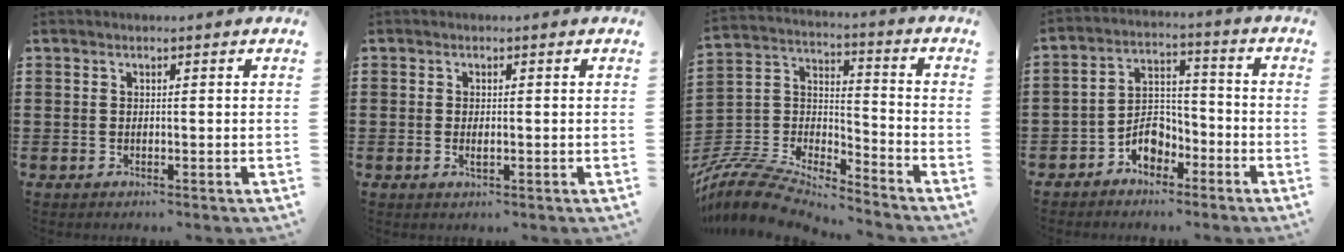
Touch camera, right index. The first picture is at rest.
{"total": 1.1, "force": [-0.2, 0.4, 1.1], "torque": [-0.020, -0.003, -0.003]}
{"total": 9.4, "force": [-8.8, 2.2, 2.7], "torque": [-0.075, 0.006, -0.179]}
{"total": 5.5, "force": [-3.7, 3.5, 2.3], "torque": [-0.049, 0.016, -0.071]}